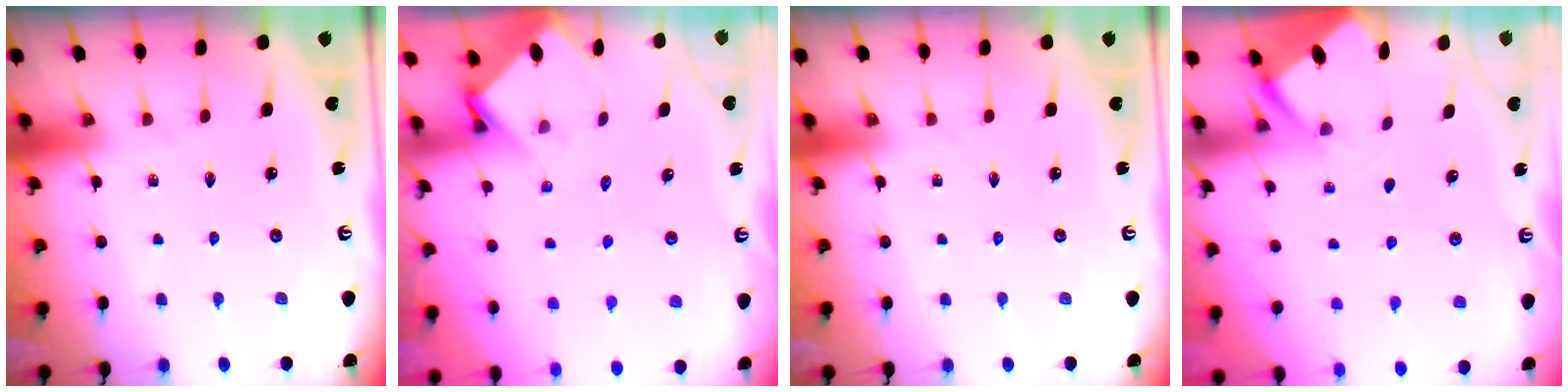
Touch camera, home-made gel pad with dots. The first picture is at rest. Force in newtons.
{"total": 3.4, "press": 3.4, "slide": 0.3}
{"total": 0.0}
{"total": 2.6, "press": 2.6, "slide": 0.4}